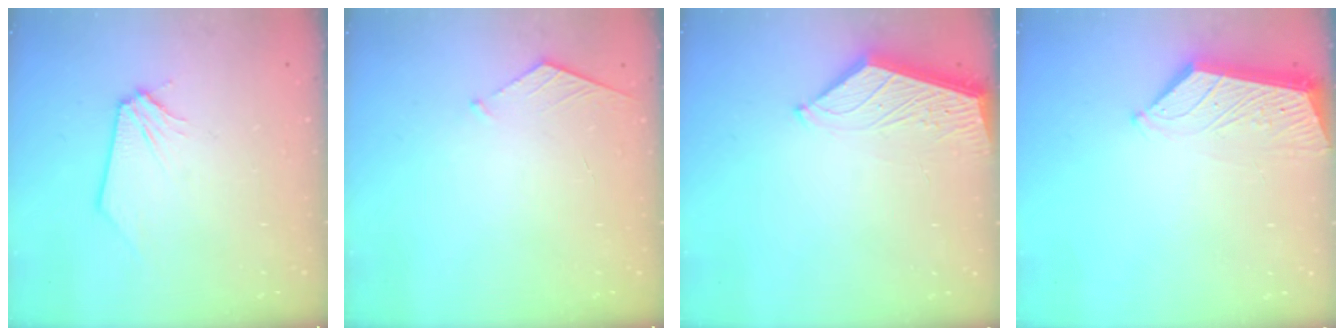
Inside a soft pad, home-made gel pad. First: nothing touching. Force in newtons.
{"total": 5.2, "press": 5.1, "slide": 0.5}
{"total": 3.8, "press": 3.7, "slide": 0.5}
{"total": 5.3, "press": 5.3, "slide": 0.5}